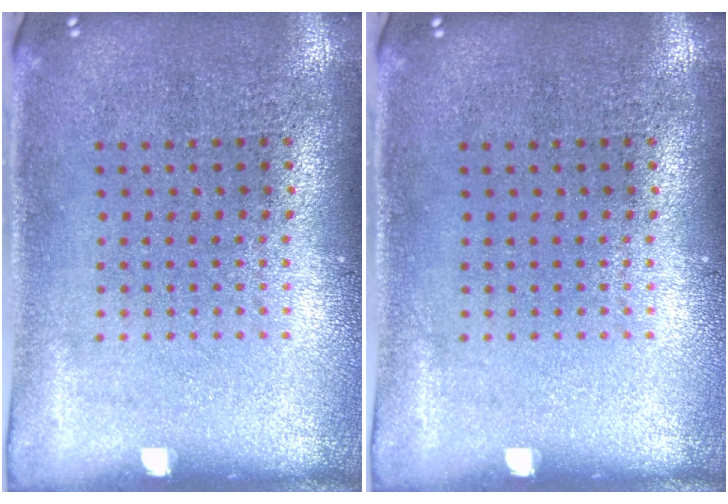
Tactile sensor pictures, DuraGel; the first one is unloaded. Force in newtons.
{"total": 0.0}